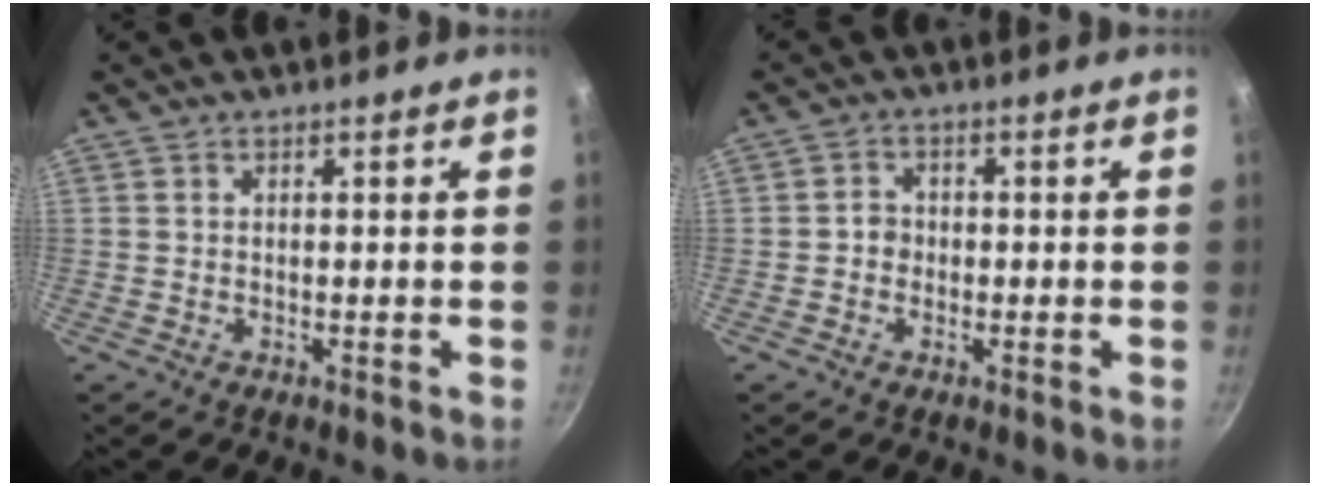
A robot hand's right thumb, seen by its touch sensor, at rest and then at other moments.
{"total": 2.5, "force": [-0.5, 2.2, 1.0], "torque": [0.001, 0.010, -0.012]}